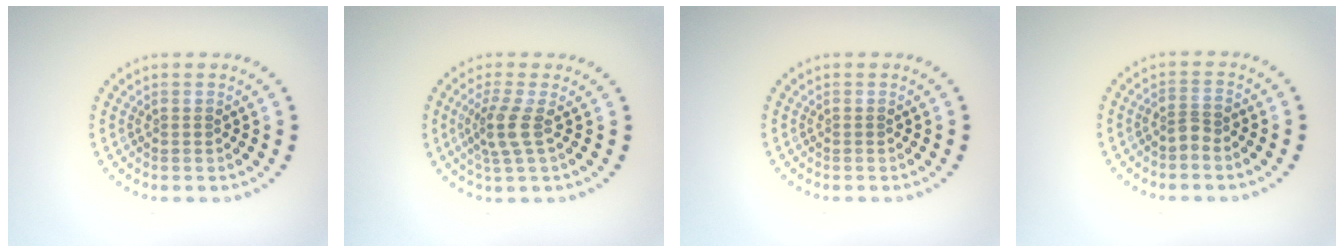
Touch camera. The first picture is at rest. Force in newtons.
{"total": 2.5, "press": 1.9, "slide": 1.7}
{"total": 0.0}
{"total": 1.5, "press": 1.1, "slide": 1.0}